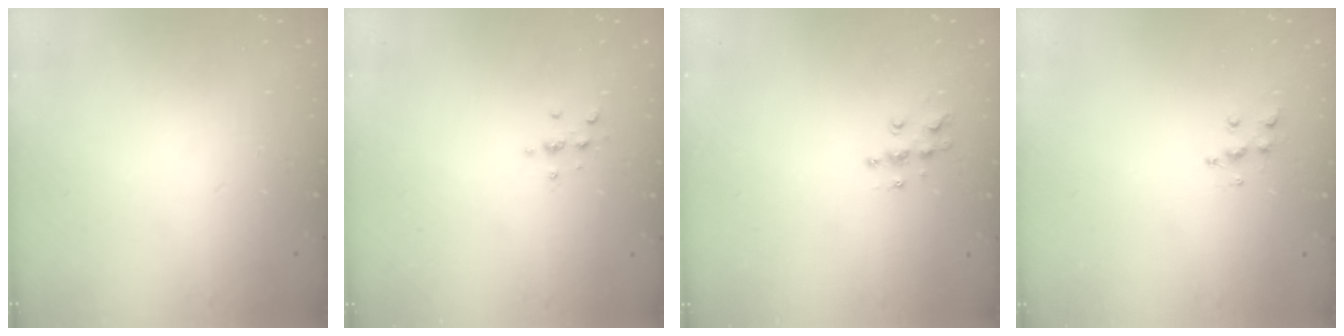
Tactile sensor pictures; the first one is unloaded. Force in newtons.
{"total": 2.1, "press": 2.1, "slide": 0.2}
{"total": 7.4, "press": 7.4, "slide": 0.3}
{"total": 5.7, "press": 5.7, "slide": 0.4}